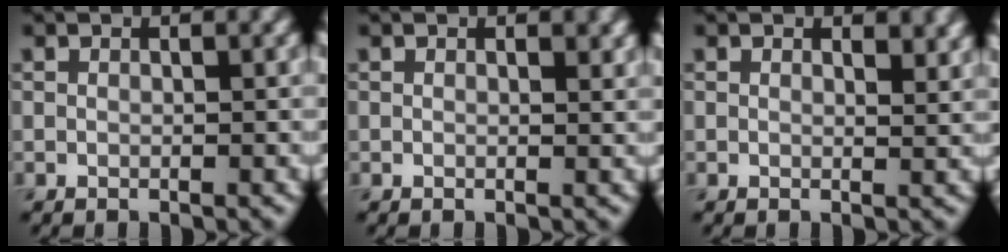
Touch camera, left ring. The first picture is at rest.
{"total": 0.7, "force": [0.5, 0.2, 0.5], "torque": [-0.005, -0.001, 0.008]}
{"total": 1.7, "force": [1.2, 0.5, 1.0], "torque": [-0.009, -0.004, 0.021]}